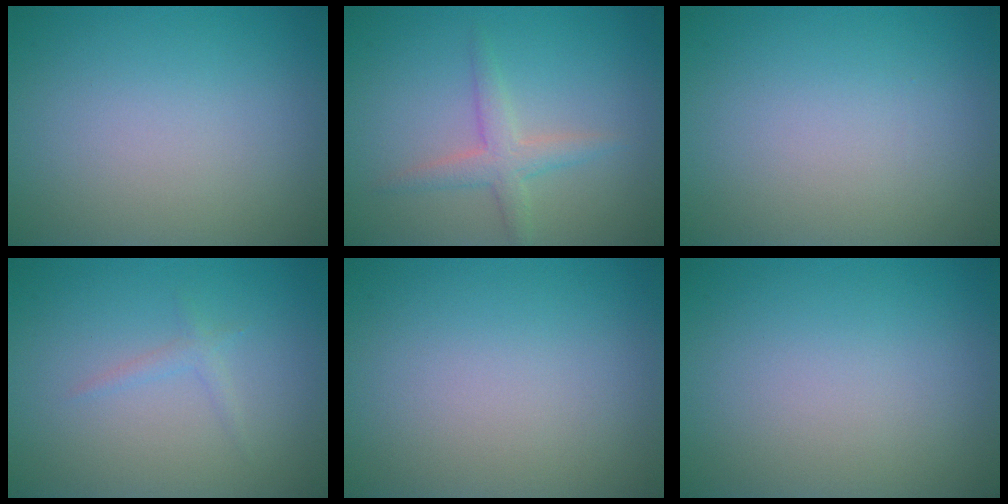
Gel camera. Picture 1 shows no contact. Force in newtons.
{"total": 2.5, "press": 2.5, "slide": 0.1}
{"total": 0.0}
{"total": 0.9, "press": 0.9, "slide": 0.1}
{"total": 0.0}
{"total": 0.0}